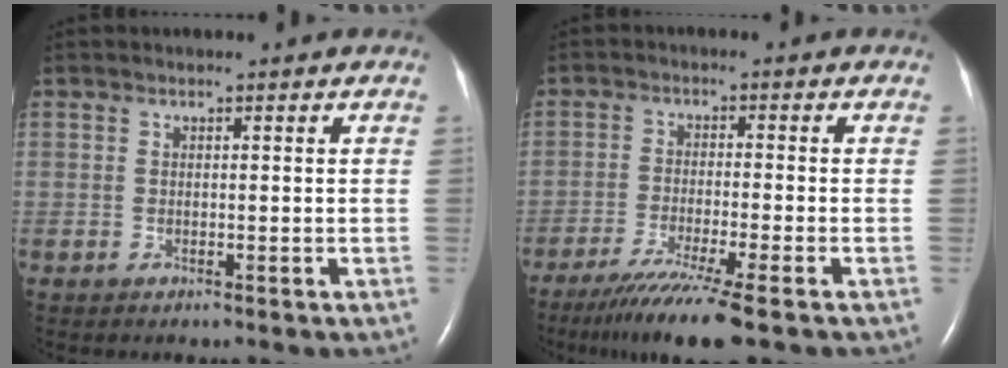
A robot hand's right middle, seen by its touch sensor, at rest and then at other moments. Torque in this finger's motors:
{"motor_torque": [0.96, -0.78, 0.45, 0.10]}